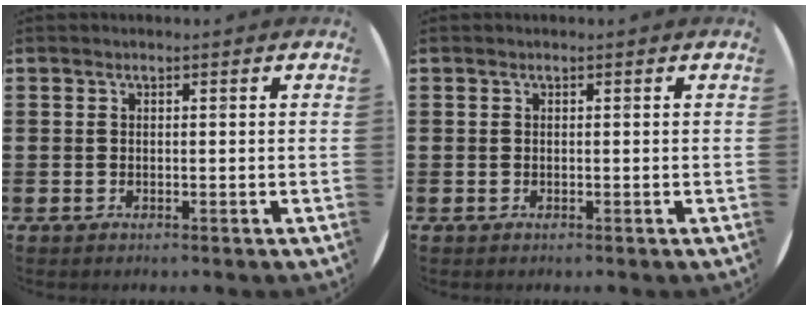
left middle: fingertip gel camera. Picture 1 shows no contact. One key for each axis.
{"total": 0.0}